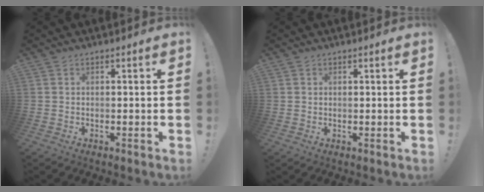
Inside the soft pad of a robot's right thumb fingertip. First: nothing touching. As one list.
[{"total": 2.6, "force": [1.0, 2.4, 0.0], "torque": [0.001, -0.006, 0.019]}]